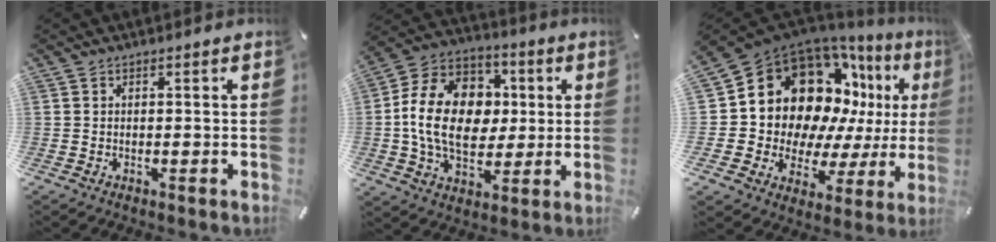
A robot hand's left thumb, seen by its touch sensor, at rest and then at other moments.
{"total": 18.5, "force": [0.3, 14.1, 12.0], "torque": [-0.230, 0.019, 0.007]}
{"total": 17.1, "force": [7.8, 13.0, 8.0], "torque": [-0.122, -0.092, 0.157]}